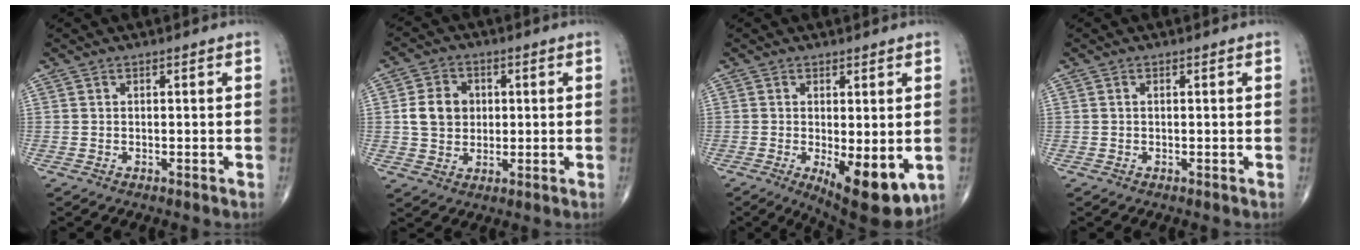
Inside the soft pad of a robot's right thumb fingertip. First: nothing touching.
{"total": 7.6, "force": [0.9, 6.3, 4.2], "torque": [-0.052, 0.002, 0.015]}
{"total": 11.5, "force": [-2.8, 4.3, 10.3], "torque": [-0.135, -0.024, -0.026]}
{"total": 0.0}